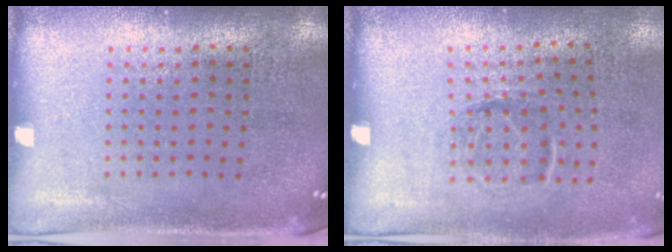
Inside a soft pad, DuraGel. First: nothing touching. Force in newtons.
{"total": 1.2, "press": 0.8, "slide": 0.8}